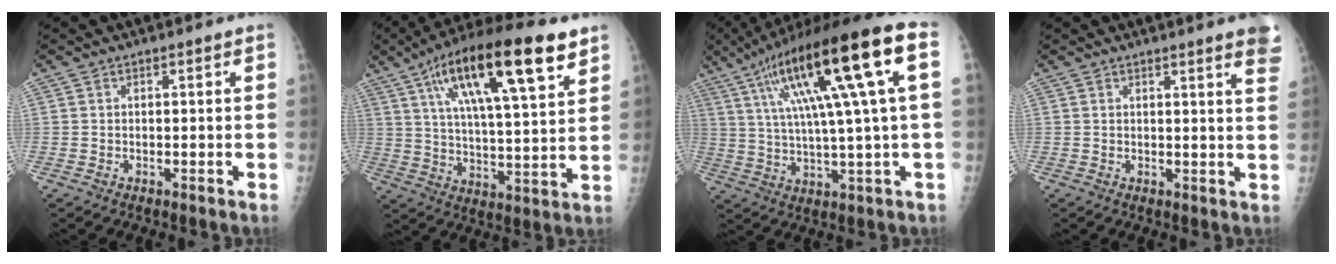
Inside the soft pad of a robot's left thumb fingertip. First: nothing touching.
{"total": 22.8, "force": [11.6, 6.3, 18.5], "torque": [-0.298, -0.012, 0.190]}
{"total": 22.2, "force": [7.3, 2.9, 20.8], "torque": [-0.353, 0.018, 0.117]}
{"total": 6.7, "force": [4.7, 0.5, 4.8], "torque": [-0.045, -0.013, 0.039]}